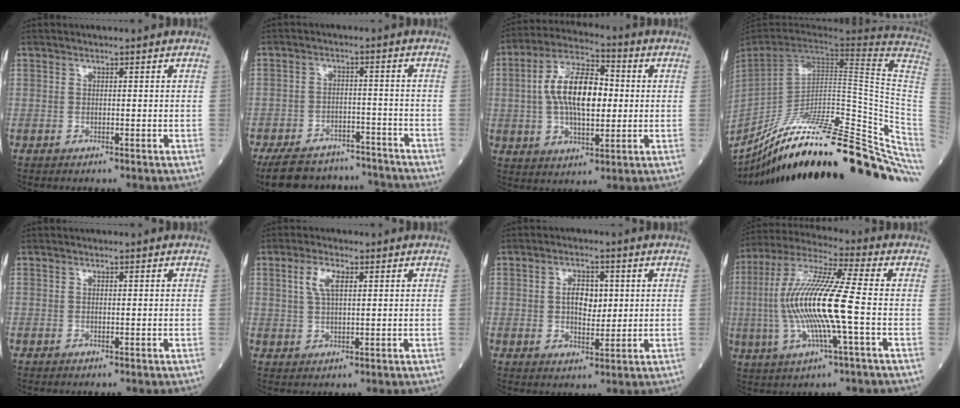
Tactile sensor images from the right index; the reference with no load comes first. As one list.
[{"total": 14.6, "force": [-13.0, 5.2, 4.1], "torque": [-0.068, 0.013, -0.184]}, {"total": 13.0, "force": [0.8, 5.4, 11.8], "torque": [-0.225, 0.018, 0.012]}, {"total": 37.5, "force": [-29.0, 3.9, 23.4], "torque": [-0.249, -0.043, -0.413]}, {"total": 0.0}, {"total": 4.1, "force": [1.6, 1.4, 3.5], "torque": [-0.075, 0.007, 0.032]}, {"total": 5.0, "force": [0.9, 2.7, 4.2], "torque": [-0.069, 0.005, 0.018]}, {"total": 15.9, "force": [-1.7, 0.8, 15.7], "torque": [-0.325, 0.004, -0.040]}]